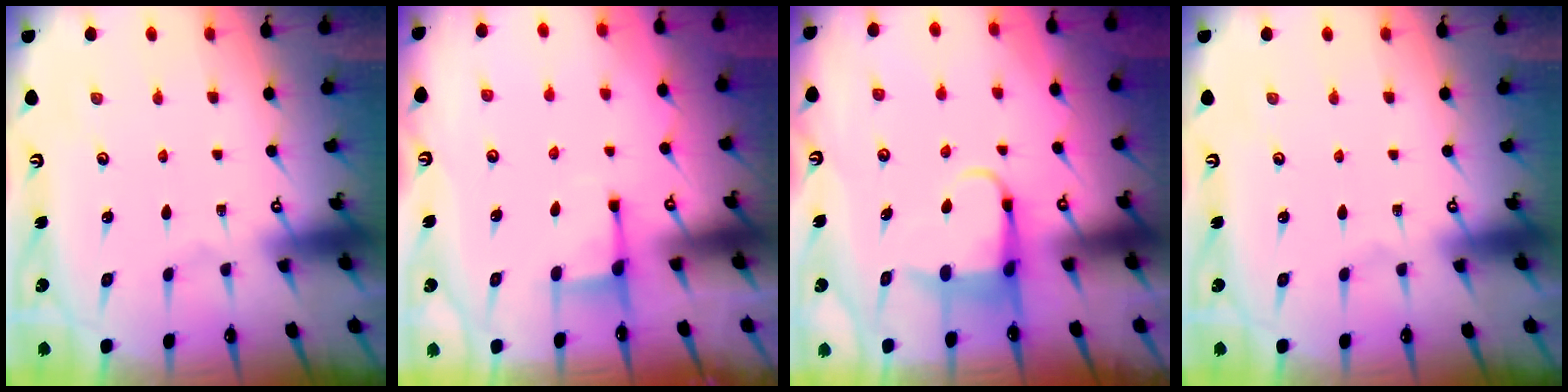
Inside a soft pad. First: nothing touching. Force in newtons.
{"total": 2.3, "press": 2.2, "slide": 0.6}
{"total": 5.1, "press": 5.0, "slide": 0.4}
{"total": 0.0}